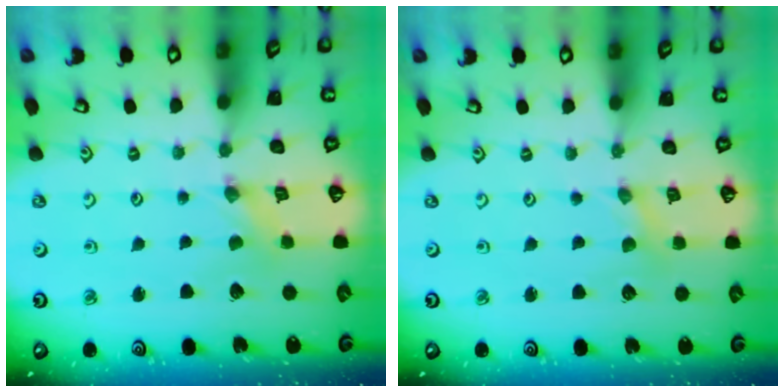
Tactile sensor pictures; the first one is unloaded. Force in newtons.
{"total": 0.6, "press": 0.5, "slide": 0.1}